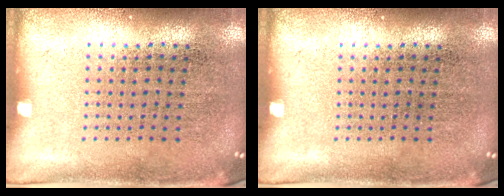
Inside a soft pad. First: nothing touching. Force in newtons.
{"total": 0.0}